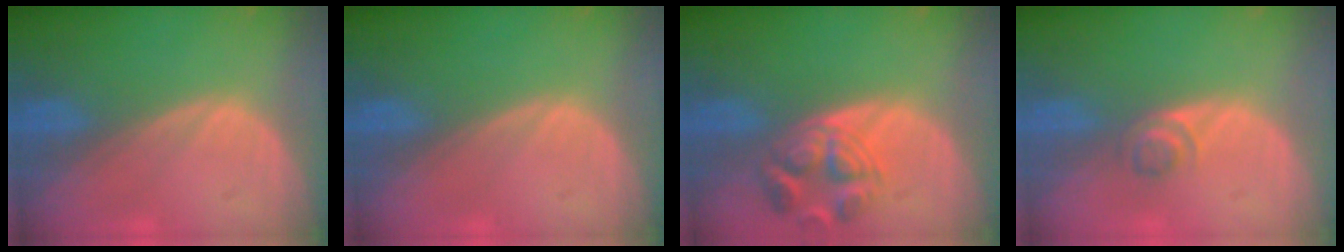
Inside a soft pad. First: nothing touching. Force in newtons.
{"total": 0.0}
{"total": 6.2, "press": 6.1, "slide": 0.7}
{"total": 2.3, "press": 2.1, "slide": 1.0}